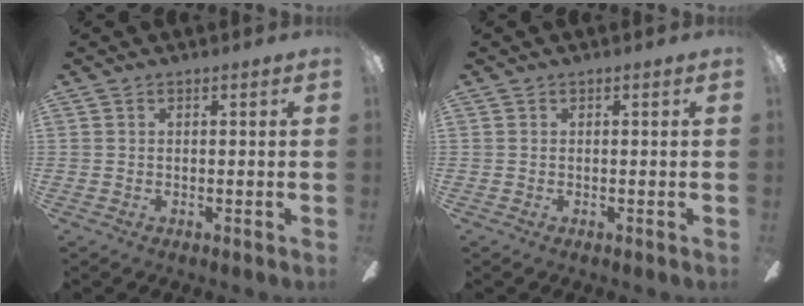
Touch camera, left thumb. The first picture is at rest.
{"total": 0.0}